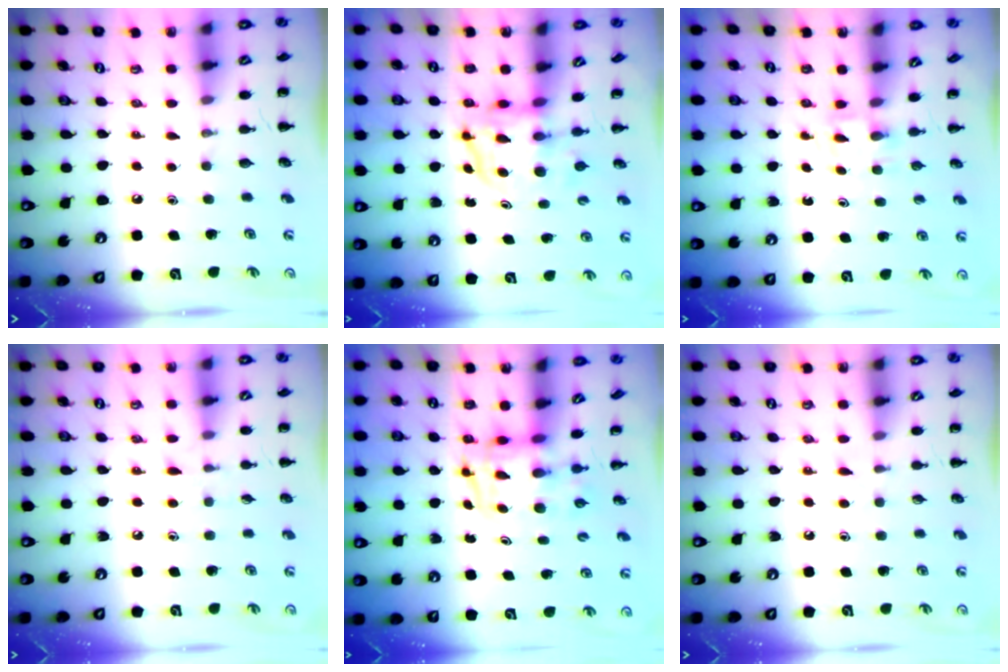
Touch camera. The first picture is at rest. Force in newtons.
{"total": 3.7, "press": 3.7, "slide": 0.6}
{"total": 2.2, "press": 1.9, "slide": 1.1}
{"total": 6.0, "press": 5.7, "slide": 2.0}
{"total": 3.3, "press": 3.2, "slide": 0.5}
{"total": 3.6, "press": 3.2, "slide": 1.8}